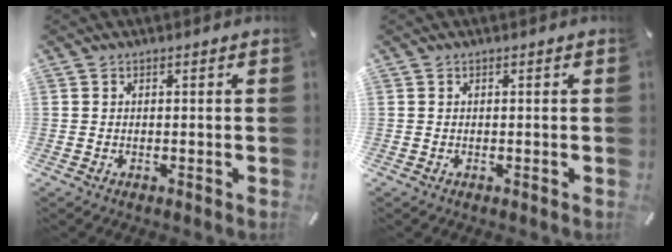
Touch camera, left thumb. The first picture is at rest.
{"total": 0.0}